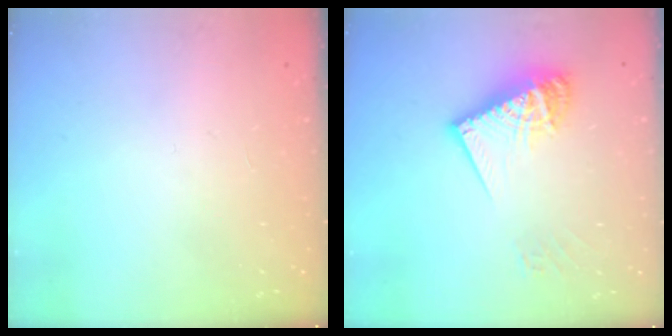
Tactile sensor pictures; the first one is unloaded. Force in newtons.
{"total": 14.0, "press": 13.9, "slide": 1.3}